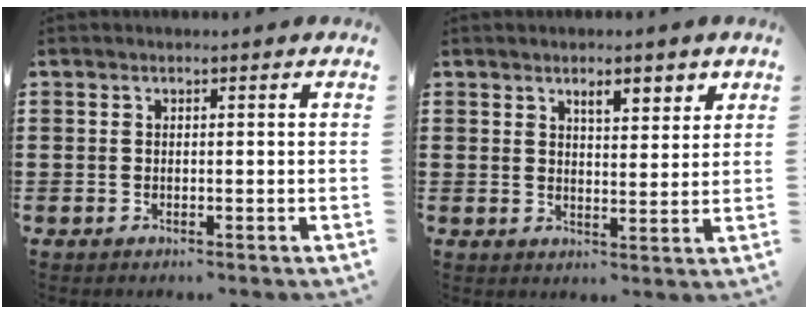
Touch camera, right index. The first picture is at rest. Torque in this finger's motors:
{"motor_torque": [0.17, 0.08, 0.11, 0.06]}